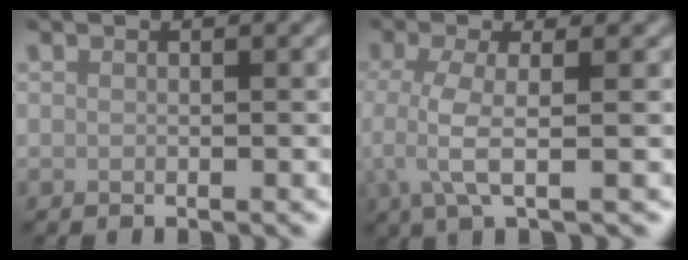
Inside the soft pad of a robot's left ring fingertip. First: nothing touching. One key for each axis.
{"total": 3.7, "fx": -0.3, "fy": 0.9, "fz": 3.6, "tx": -0.077, "ty": -0.007, "tz": -0.008}